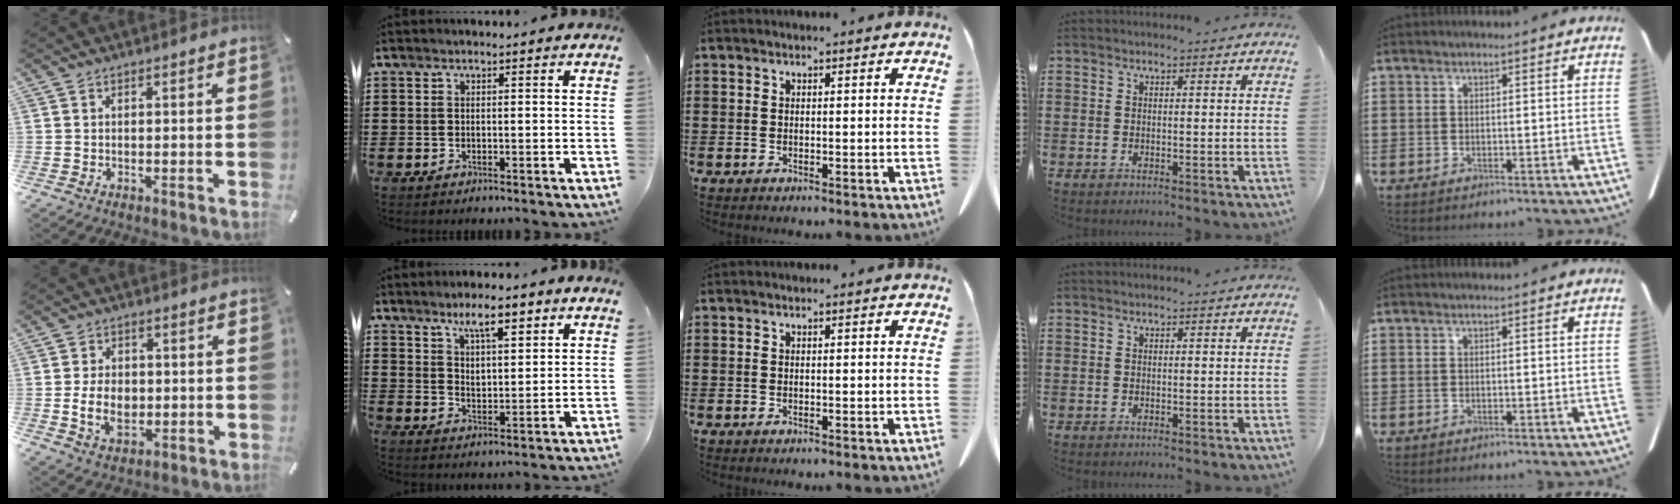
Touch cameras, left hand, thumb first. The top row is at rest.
{"thumb": {"total": 8.1, "force": [-0.8, 6.0, 5.5], "torque": [-0.116, -0.004, -0.019]}, "index": {"total": 6.5, "force": [5.4, 1.4, 3.4], "torque": [-0.063, -0.016, 0.094]}}